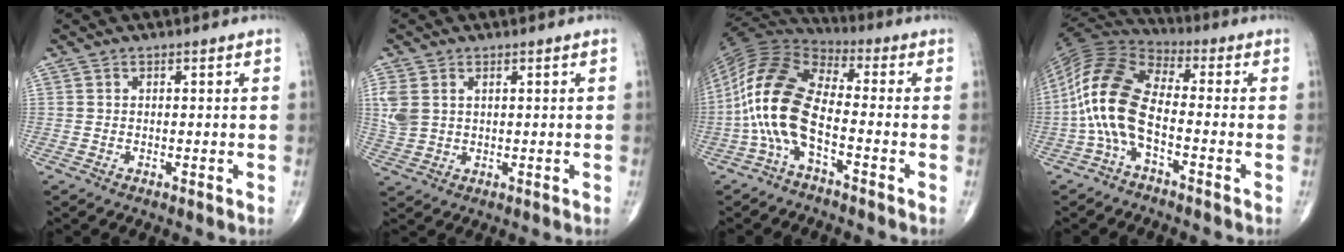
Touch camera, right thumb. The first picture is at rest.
{"total": 5.5, "force": [1.5, 3.8, 3.7], "torque": [-0.093, 0.001, 0.040]}
{"total": 14.6, "force": [-4.0, 6.1, 12.7], "torque": [-0.272, 0.045, -0.090]}
{"total": 13.9, "force": [-3.3, 6.1, 12.0], "torque": [-0.257, 0.042, -0.076]}